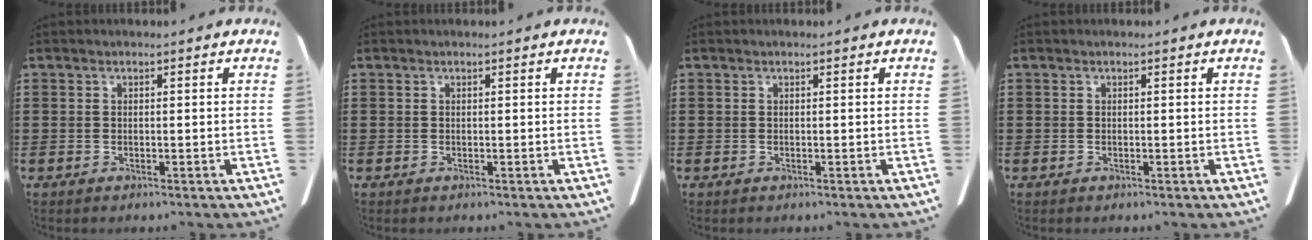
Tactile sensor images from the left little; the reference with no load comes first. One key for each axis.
{"total": 0.0}
{"total": 0.0}
{"total": 0.0}